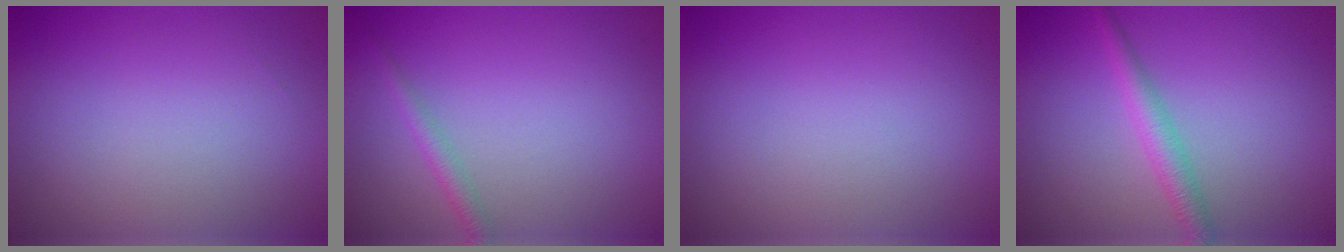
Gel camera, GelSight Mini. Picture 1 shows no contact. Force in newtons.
{"total": 1.5, "press": 1.5, "slide": 0.1}
{"total": 0.0}
{"total": 2.5, "press": 2.5, "slide": 0.1}